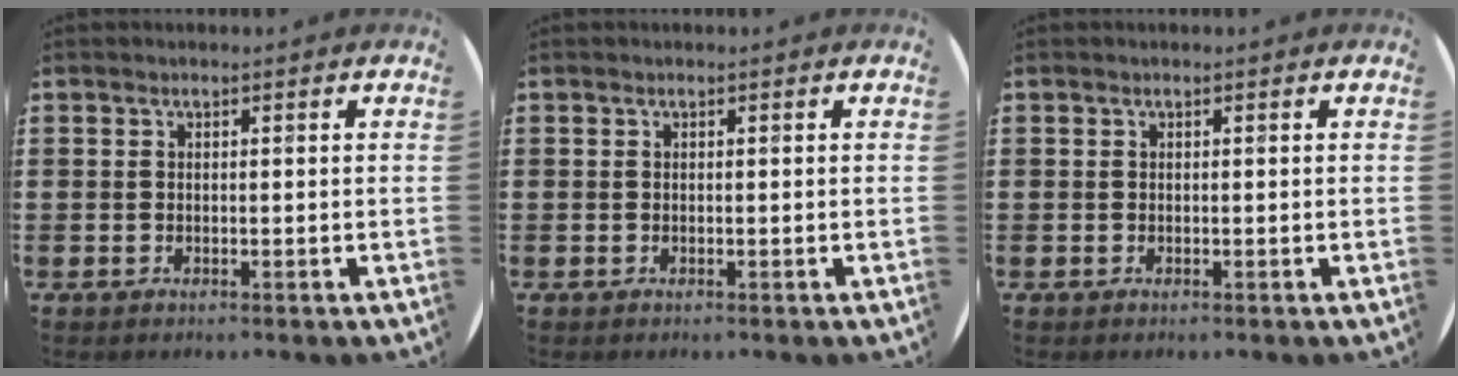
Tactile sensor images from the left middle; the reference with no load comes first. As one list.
[{"total": 0.0}, {"total": 0.0}]